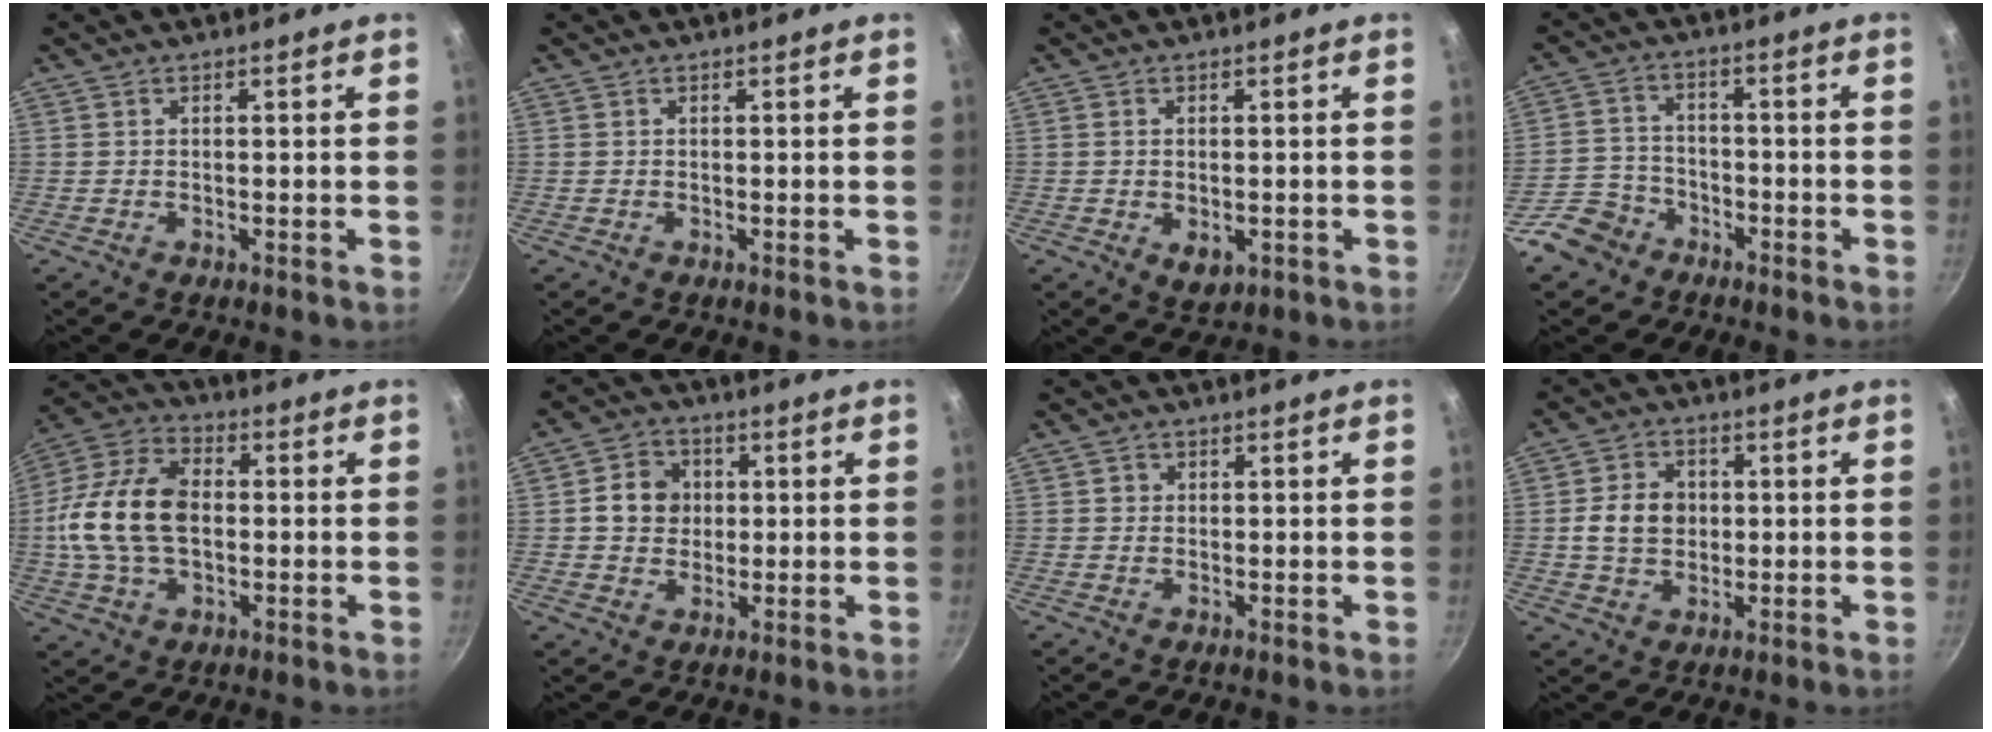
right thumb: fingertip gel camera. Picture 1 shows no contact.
{"total": 0.0}
{"total": 3.8, "force": [-0.9, 2.4, 2.8], "torque": [-0.042, -0.010, -0.008]}
{"total": 7.4, "force": [-4.9, 5.2, 1.9], "torque": [-0.019, 0.042, -0.096]}
{"total": 16.6, "force": [-0.1, 10.6, 12.7], "torque": [-0.234, 0.028, -0.016]}
{"total": 7.3, "force": [0.9, 6.4, 3.3], "torque": [-0.022, 0.004, 0.006]}
{"total": 1.3, "force": [0.2, 1.2, 0.3], "torque": [0.001, 0.001, 0.000]}
{"total": 7.8, "force": [0.4, 6.3, 4.5], "torque": [-0.060, 0.009, 0.001]}